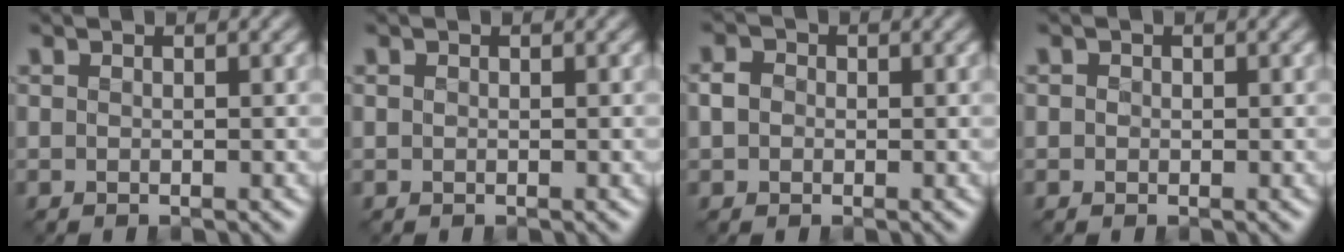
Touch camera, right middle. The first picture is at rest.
{"total": 0.0}
{"total": 1.6, "force": [0.0, 1.4, 0.7], "torque": [-0.013, 0.000, -0.007]}
{"total": 0.6, "force": [0.1, 0.6, 0.2], "torque": [0.001, -0.004, -0.002]}